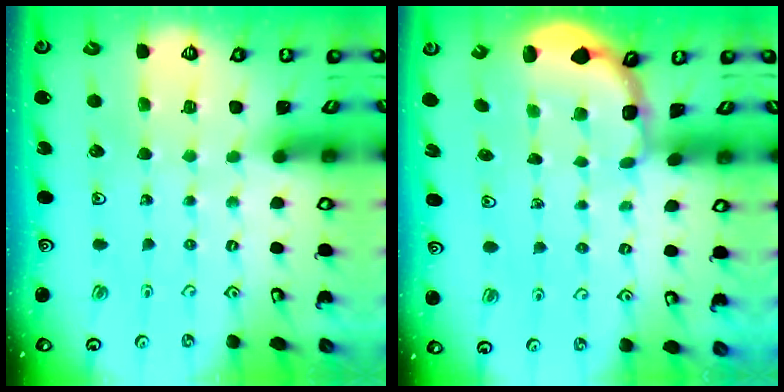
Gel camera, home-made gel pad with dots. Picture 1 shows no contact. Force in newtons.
{"total": 2.5, "press": 1.9, "slide": 1.6}